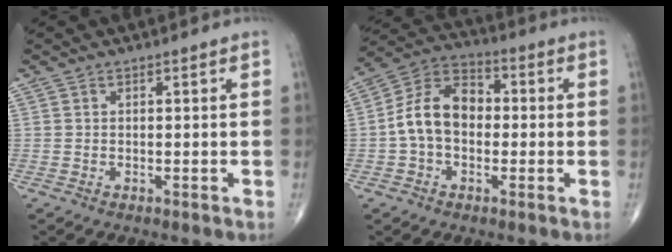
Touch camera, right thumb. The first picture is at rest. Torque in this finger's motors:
{"motor_torque": [0.24, 0.24, 1.06, -0.06, 0.32]}